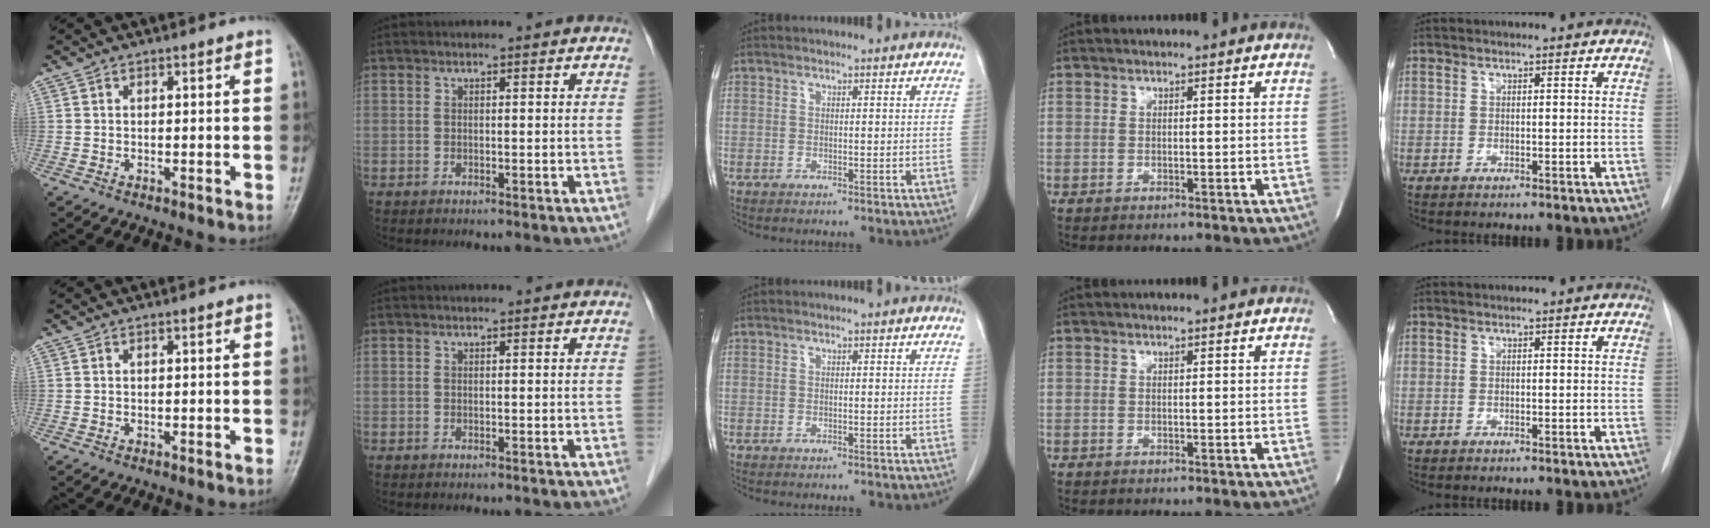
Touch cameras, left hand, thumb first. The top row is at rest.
{}